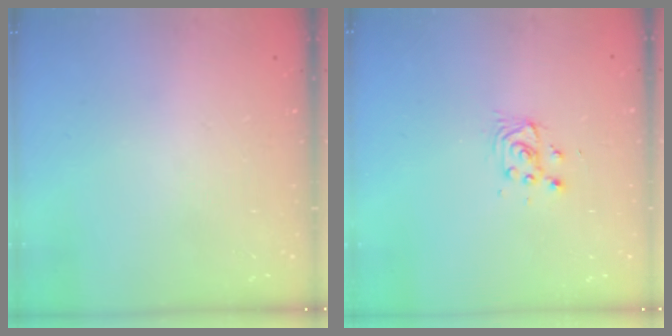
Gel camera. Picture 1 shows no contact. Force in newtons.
{"total": 3.5, "press": 3.5, "slide": 0.4}